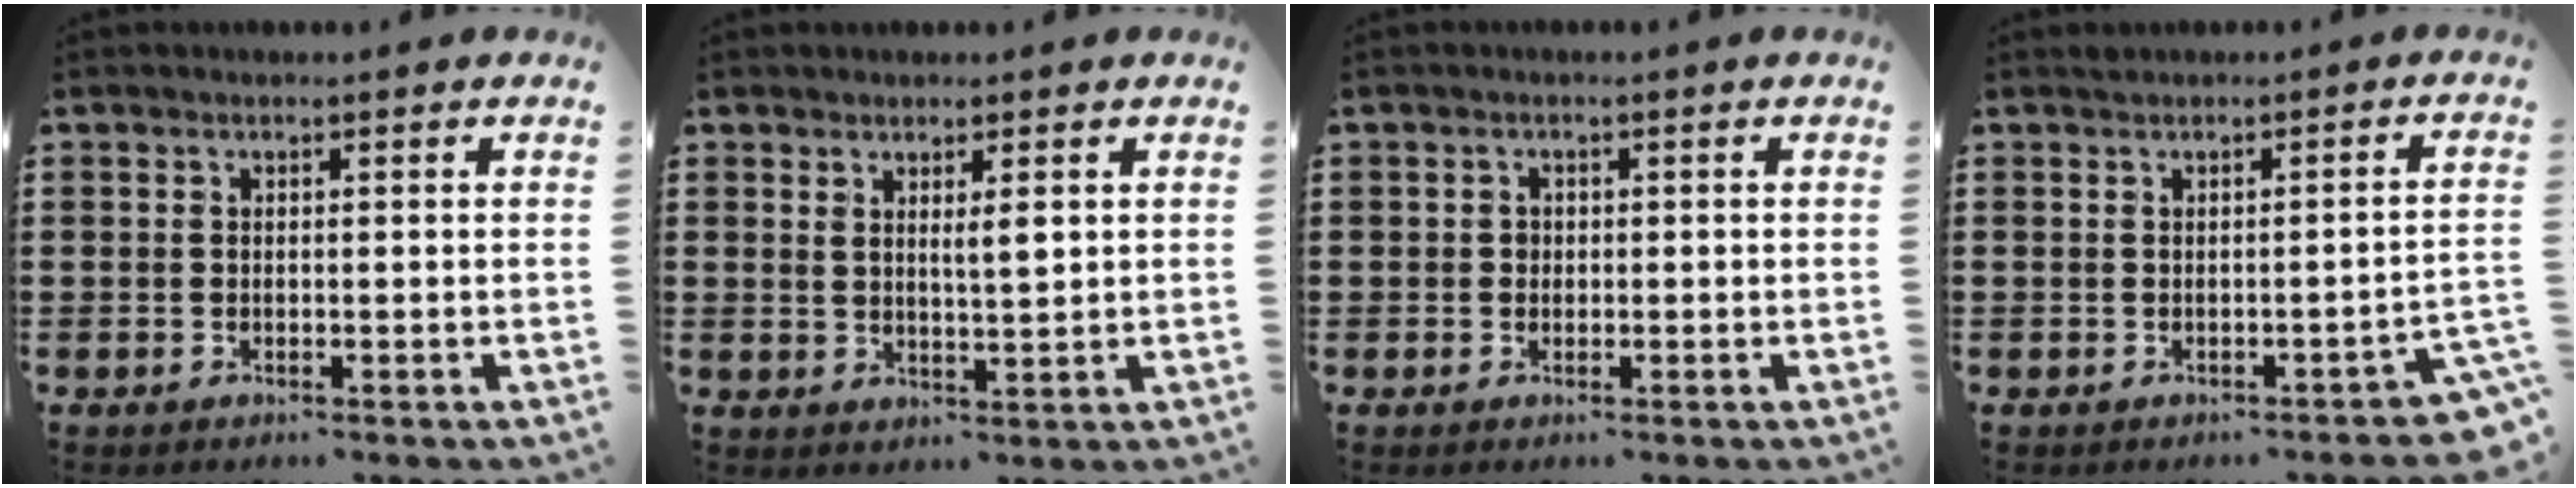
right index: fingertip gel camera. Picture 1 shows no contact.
{"total": 2.7, "force": [1.4, 0.5, 2.2], "torque": [-0.036, 0.000, 0.021]}
{"total": 0.9, "force": [0.0, 0.9, 0.3], "torque": [-0.010, 0.004, 0.000]}
{"total": 1.3, "force": [-0.7, 0.3, 1.0], "torque": [-0.023, -0.002, -0.015]}